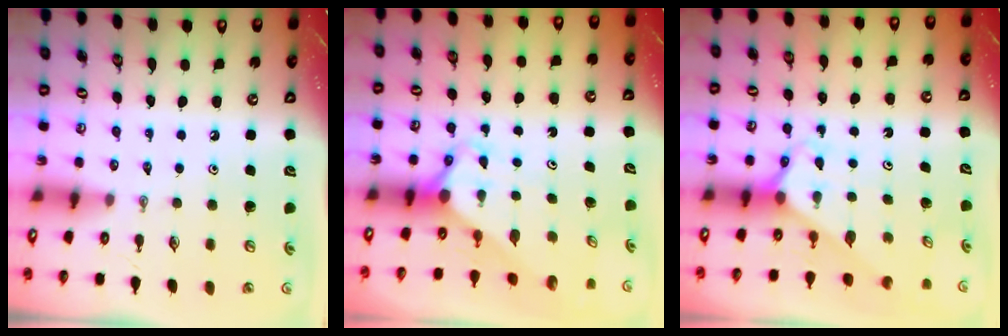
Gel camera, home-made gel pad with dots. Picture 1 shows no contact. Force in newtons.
{"total": 2.7, "press": 2.7, "slide": 0.2}
{"total": 2.5, "press": 2.5, "slide": 0.2}